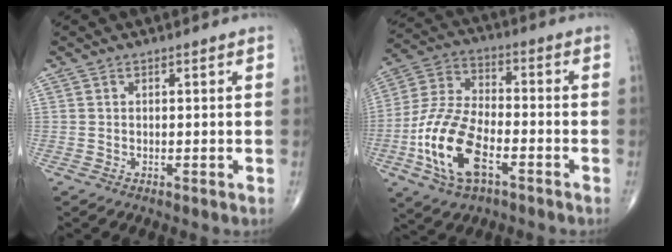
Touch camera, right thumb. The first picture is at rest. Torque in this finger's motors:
{"motor_torque": [0.20, 0.63, 1.26, -0.56, 0.48]}